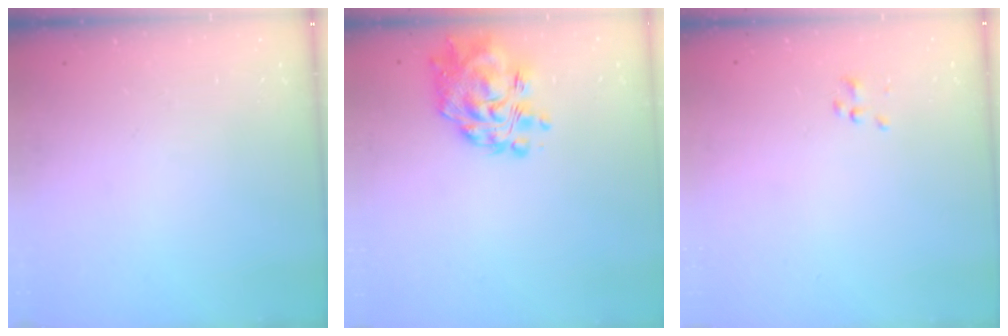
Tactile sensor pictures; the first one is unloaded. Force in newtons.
{"total": 11.4, "press": 10.8, "slide": 3.7}
{"total": 1.2, "press": 1.2, "slide": 0.3}